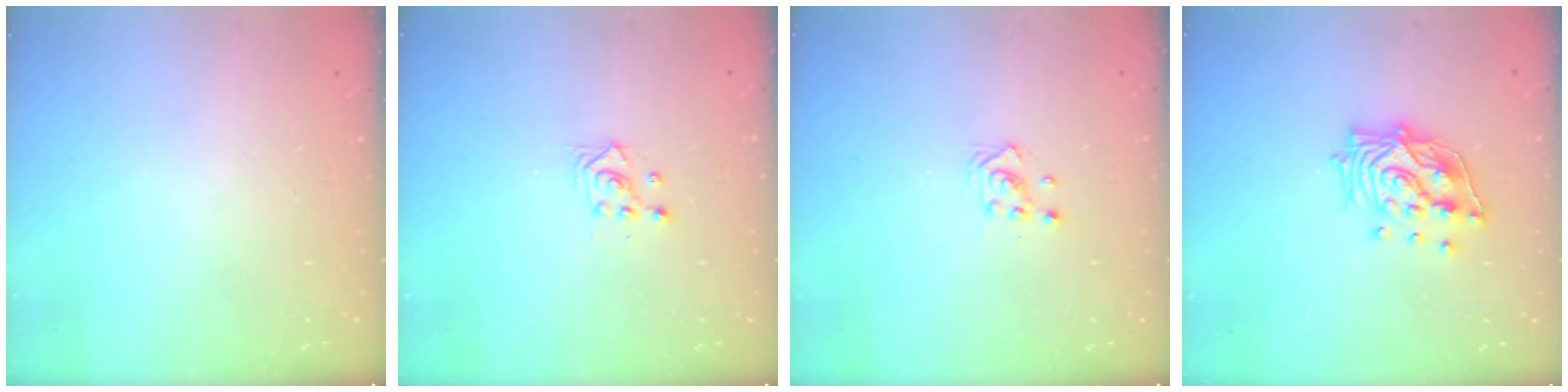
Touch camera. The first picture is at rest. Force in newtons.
{"total": 2.3, "press": 2.3, "slide": 0.3}
{"total": 2.9, "press": 2.8, "slide": 0.3}
{"total": 14.5, "press": 14.4, "slide": 1.6}